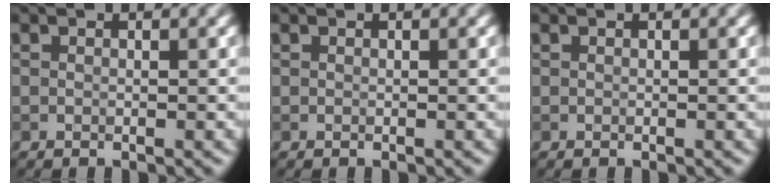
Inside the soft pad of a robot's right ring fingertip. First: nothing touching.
{"total": 0.0}
{"total": 0.0}